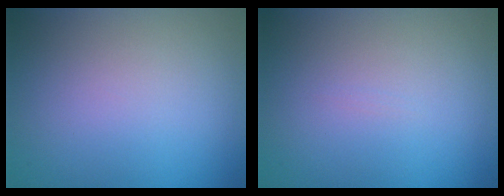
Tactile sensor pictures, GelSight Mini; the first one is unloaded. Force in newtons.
{"total": 0.0}